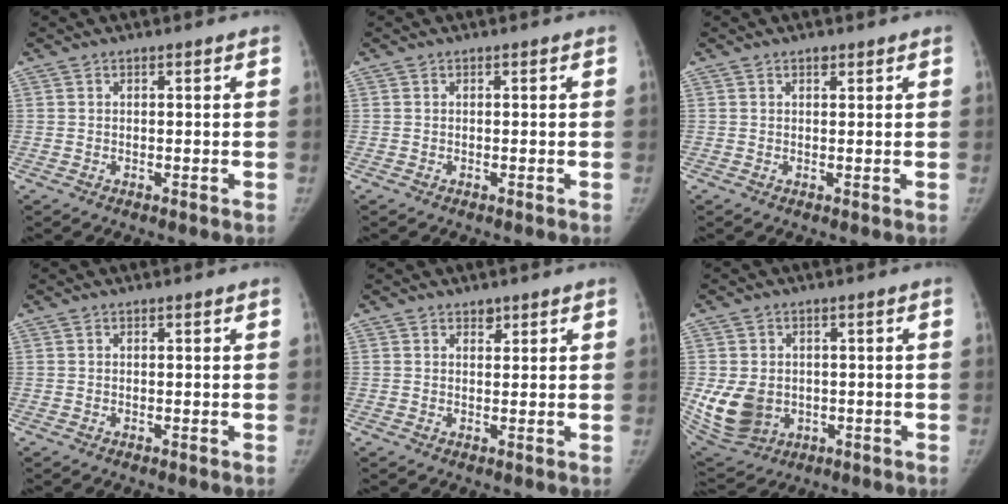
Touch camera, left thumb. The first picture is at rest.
{"total": 0.0}
{"total": 1.2, "force": [0.9, 0.5, 0.6], "torque": [-0.005, -0.005, 0.012]}
{"total": 0.0}
{"total": 1.5, "force": [1.1, 0.8, 0.4], "torque": [0.003, -0.008, 0.016]}
{"total": 11.0, "force": [-1.1, 8.8, 6.5], "torque": [-0.117, -0.004, 0.004]}